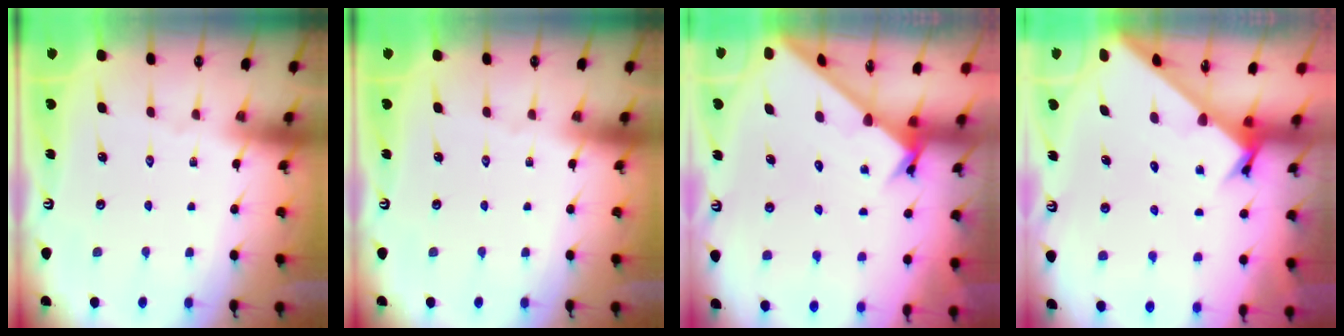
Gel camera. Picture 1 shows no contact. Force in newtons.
{"total": 0.0}
{"total": 2.3, "press": 2.3, "slide": 0.0}
{"total": 2.1, "press": 2.1, "slide": 0.2}